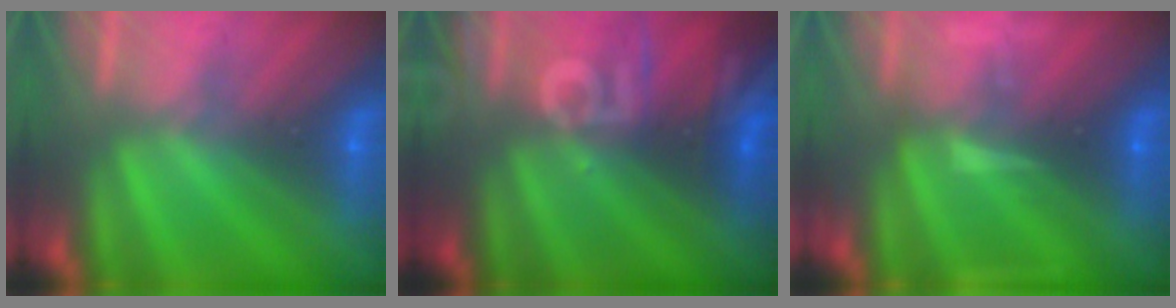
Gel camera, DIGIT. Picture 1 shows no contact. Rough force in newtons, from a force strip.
{"total": 2.6}
{"total": 8.6}